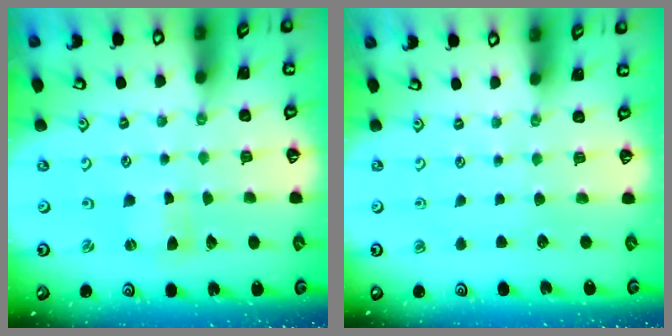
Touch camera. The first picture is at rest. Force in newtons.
{"total": 0.0}